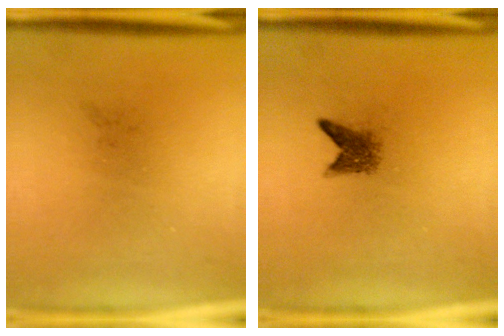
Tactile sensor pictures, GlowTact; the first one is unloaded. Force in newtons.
{"total": 2.3}